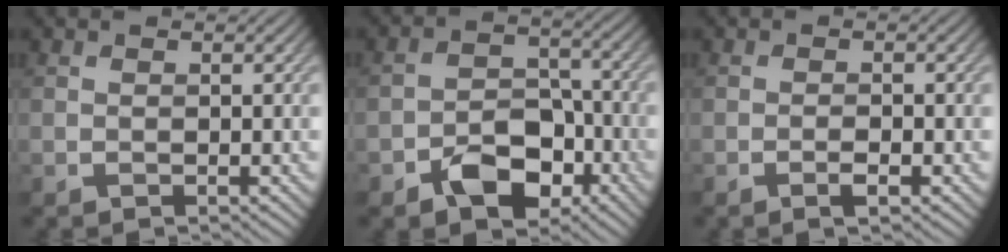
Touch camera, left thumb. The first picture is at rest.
{"total": 7.4, "force": [-4.2, 4.7, 4.0], "torque": [-0.060, -0.001, -0.082]}
{"total": 1.5, "force": [-0.8, 0.3, 1.3], "torque": [-0.022, 0.002, -0.016]}